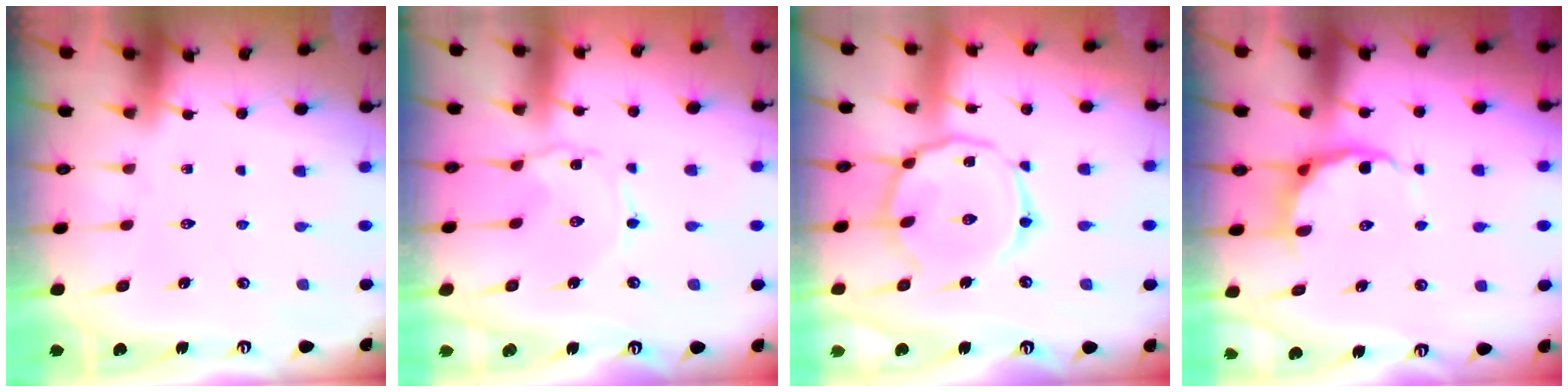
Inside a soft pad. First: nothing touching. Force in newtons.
{"total": 1.7, "press": 1.7, "slide": 0.2}
{"total": 13.4, "press": 13.4, "slide": 0.9}
{"total": 6.8, "press": 6.3, "slide": 2.5}